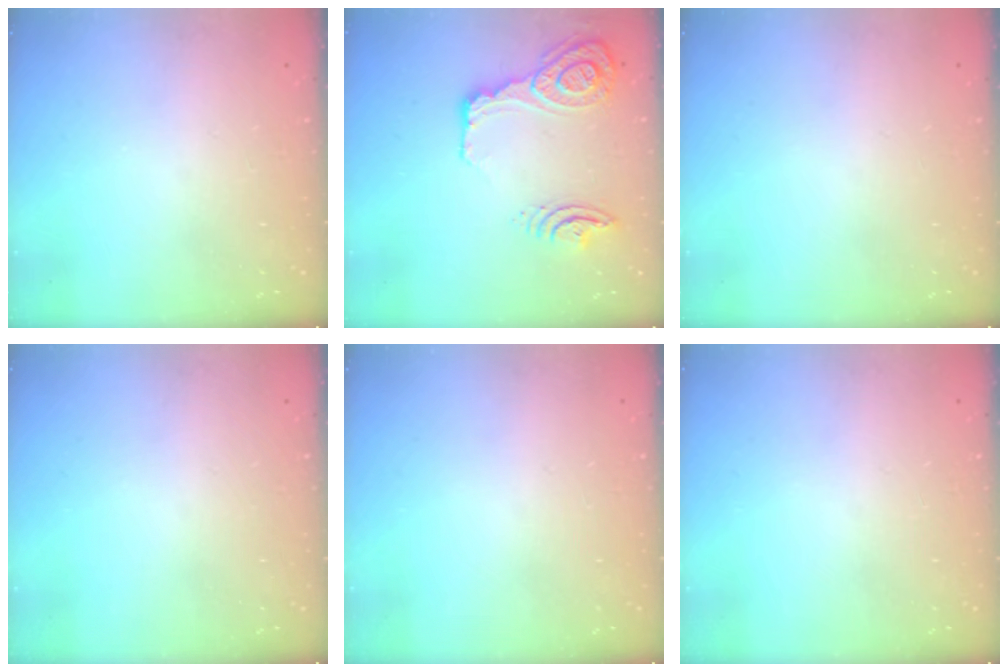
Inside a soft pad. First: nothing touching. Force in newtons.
{"total": 17.7, "press": 17.1, "slide": 4.4}
{"total": 0.0}
{"total": 0.0}
{"total": 0.0}
{"total": 0.0}